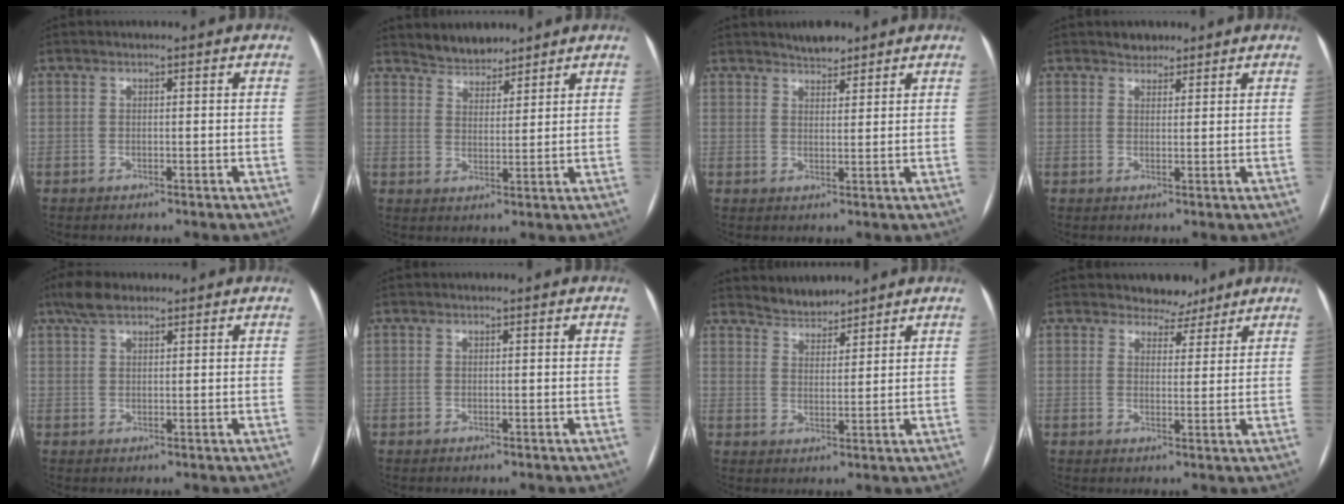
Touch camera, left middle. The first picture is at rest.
{"total": 4.6, "force": [4.3, 1.6, 0.5], "torque": [-0.011, 0.010, 0.079]}
{"total": 3.3, "force": [2.9, 1.1, 1.1], "torque": [-0.019, 0.004, 0.047]}
{"total": 2.1, "force": [1.7, 1.2, 0.2], "torque": [-0.003, 0.003, 0.025]}
{"total": 4.9, "force": [3.7, 1.9, 2.7], "torque": [-0.062, 0.023, 0.071]}
{"total": 0.0}
{"total": 4.0, "force": [3.9, 0.9, 0.0], "torque": [-0.002, 0.010, 0.073]}
{"total": 4.1, "force": [3.5, 2.2, 0.2], "torque": [0.004, -0.003, 0.047]}